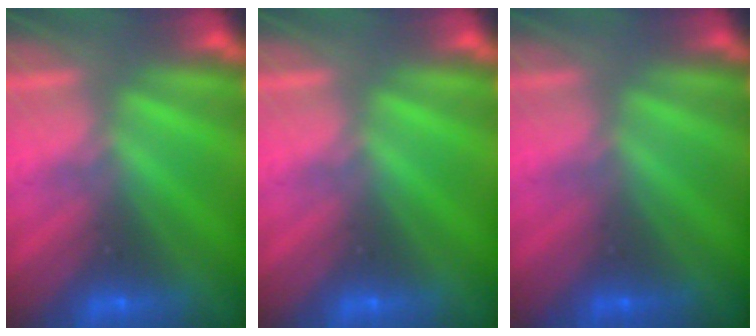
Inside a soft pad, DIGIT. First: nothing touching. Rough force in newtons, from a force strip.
{"total": 0.0}
{"total": 2.6}